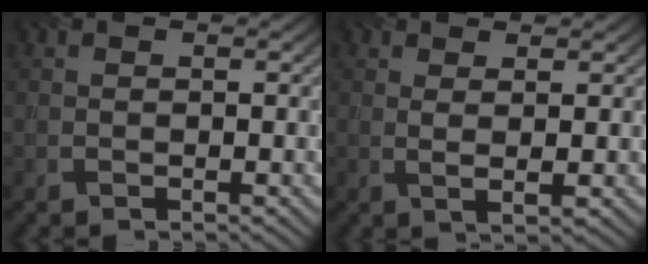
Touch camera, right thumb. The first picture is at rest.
{"total": 1.7, "force": [1.0, 0.2, 1.3], "torque": [-0.033, -0.003, 0.017]}